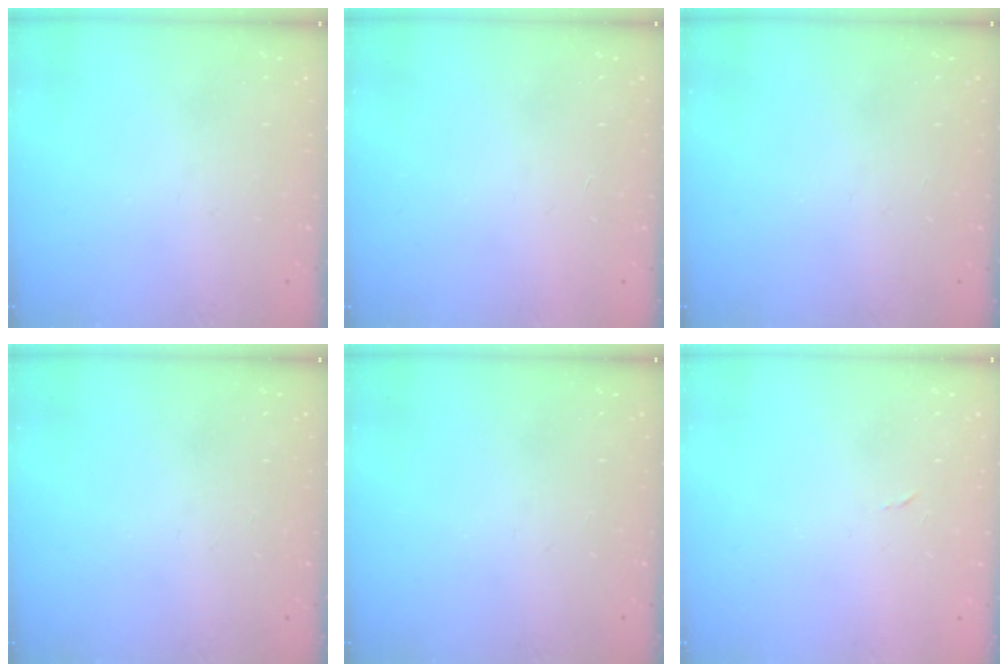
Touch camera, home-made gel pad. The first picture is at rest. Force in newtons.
{"total": 1.6, "press": 1.6, "slide": 0.1}
{"total": 0.0}
{"total": 0.0}
{"total": 0.0}
{"total": 2.4, "press": 2.4, "slide": 0.4}